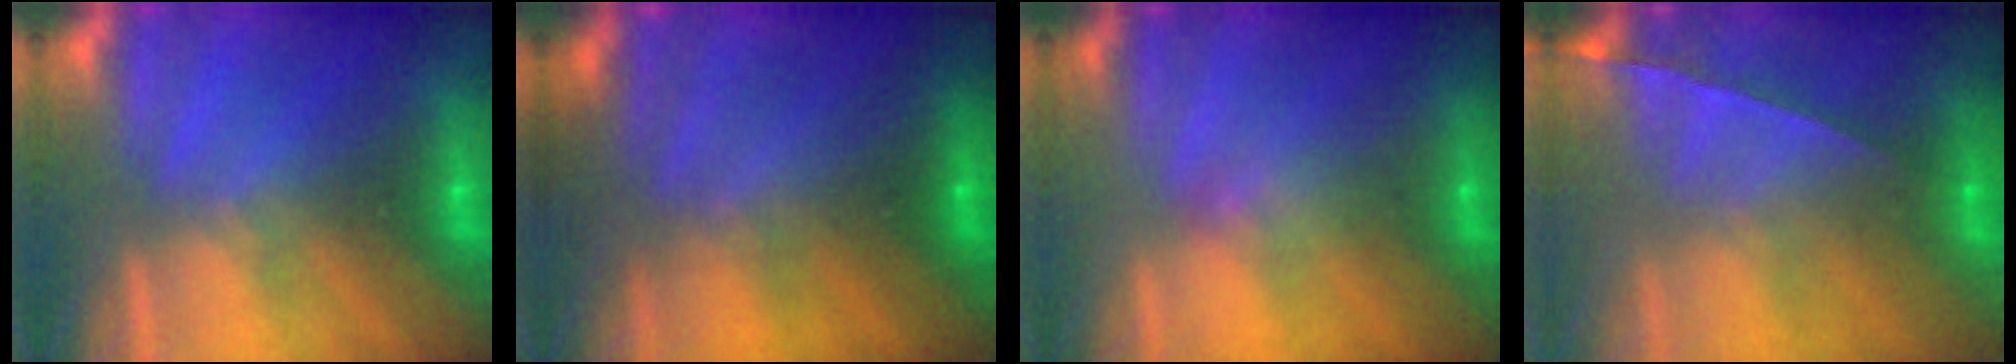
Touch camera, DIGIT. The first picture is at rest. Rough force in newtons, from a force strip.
{"total": 7.7}
{"total": 2.4}
{"total": 1.5}